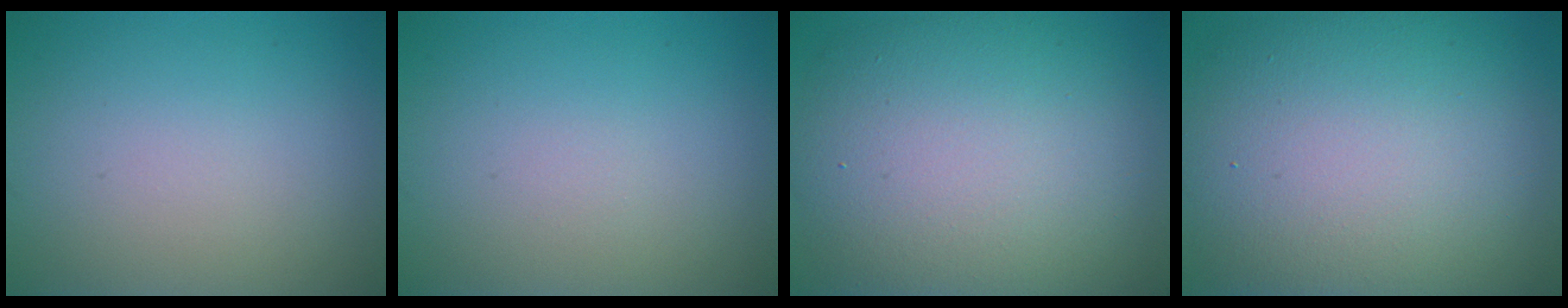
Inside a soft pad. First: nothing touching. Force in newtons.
{"total": 0.0}
{"total": 12.7, "press": 12.6, "slide": 0.8}
{"total": 15.0, "press": 14.9, "slide": 0.9}